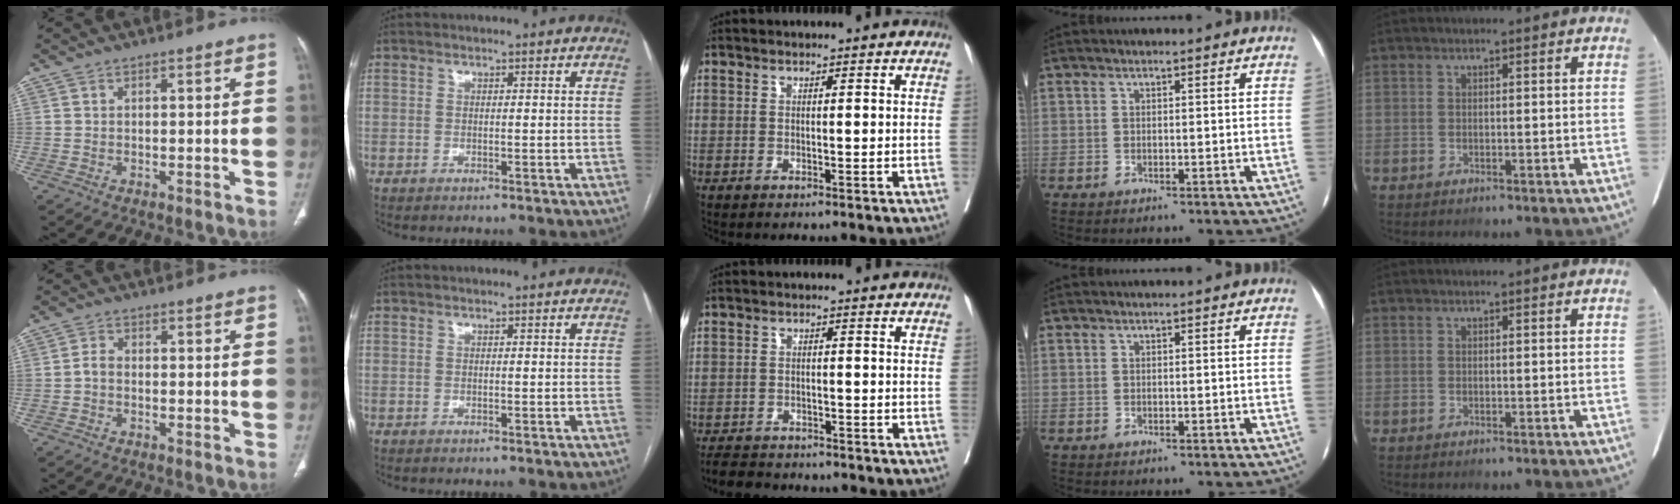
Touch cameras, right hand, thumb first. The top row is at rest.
{"thumb": {"total": 1.9, "force": [-0.6, 1.2, 1.3], "torque": [-0.023, 0.007, -0.018]}, "middle": {"total": 5.9, "force": [-5.4, 1.9, 1.2], "torque": [-0.017, -0.010, -0.084]}}